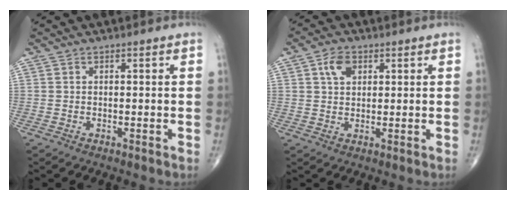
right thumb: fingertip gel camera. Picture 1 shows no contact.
{"total": 4.5, "force": [1.8, 3.0, 2.8], "torque": [-0.042, 0.000, 0.030]}